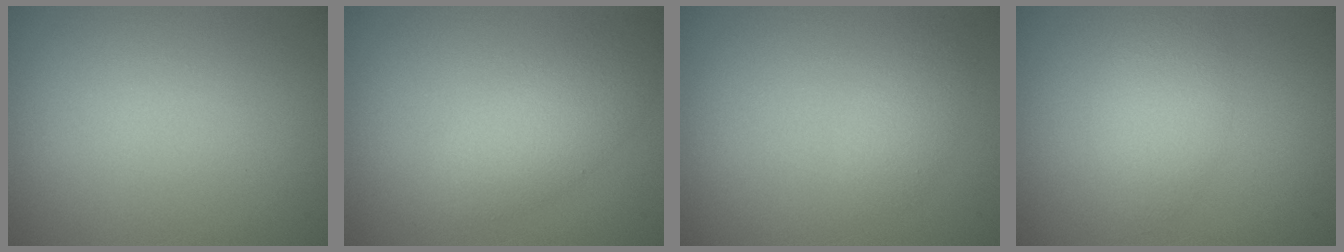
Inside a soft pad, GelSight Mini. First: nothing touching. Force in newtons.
{"total": 3.5, "press": 3.5, "slide": 0.1}
{"total": 1.6, "press": 1.6, "slide": 0.0}
{"total": 2.8, "press": 2.8, "slide": 0.1}